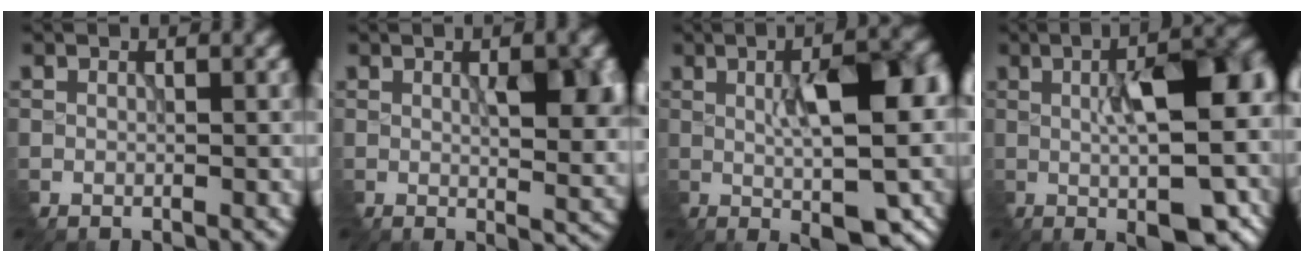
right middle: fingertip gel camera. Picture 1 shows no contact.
{"total": 5.7, "force": [0.6, 1.9, 5.3], "torque": [-0.072, -0.009, 0.018]}
{"total": 10.8, "force": [-1.1, 3.2, 10.2], "torque": [-0.135, -0.001, -0.012]}
{"total": 12.8, "force": [-1.7, 4.4, 11.9], "torque": [-0.142, 0.002, -0.018]}